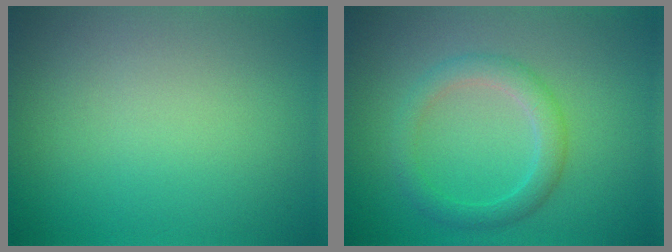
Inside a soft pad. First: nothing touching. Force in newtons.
{"total": 2.7, "press": 2.7, "slide": 0.1}